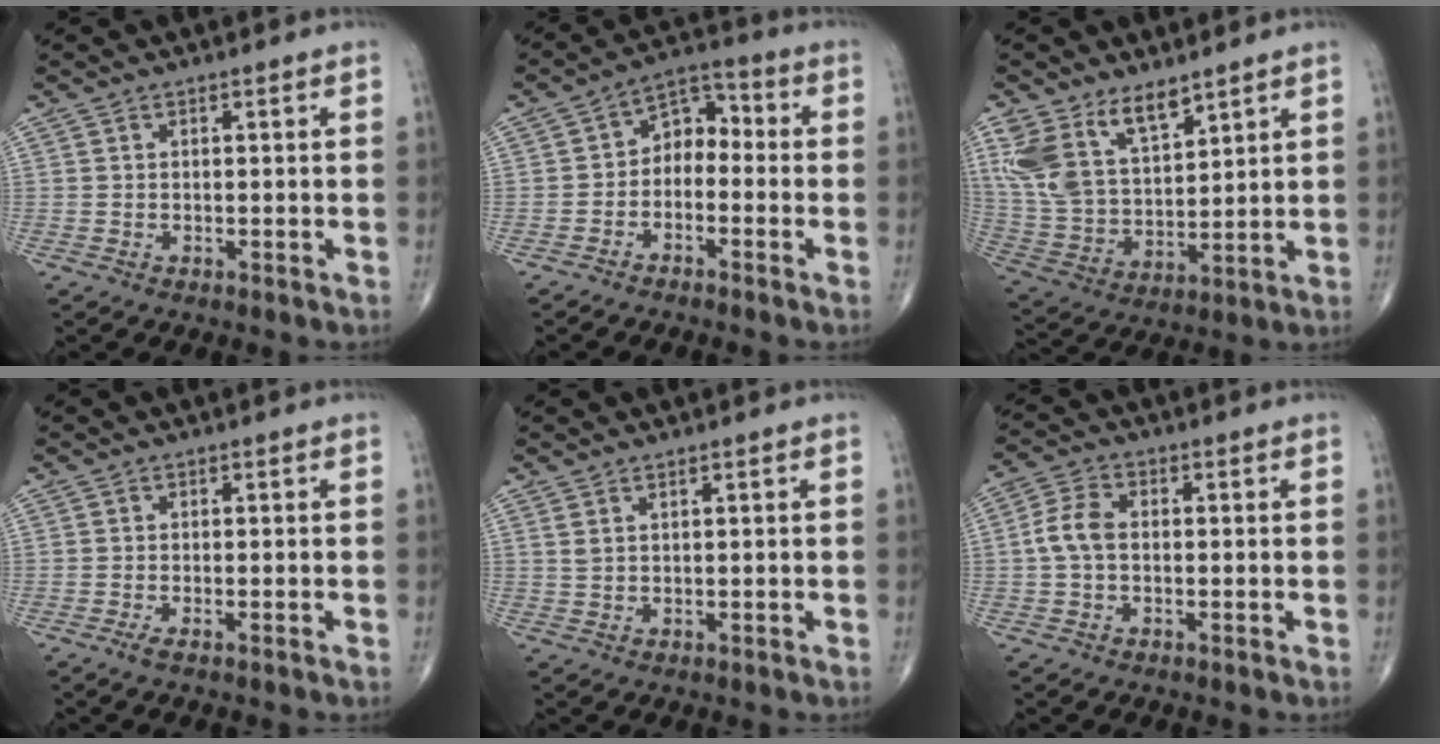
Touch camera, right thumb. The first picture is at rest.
{"total": 6.7, "force": [-1.7, 4.8, 4.4], "torque": [-0.043, 0.043, -0.046]}
{"total": 14.2, "force": [8.6, 7.2, 8.8], "torque": [-0.159, -0.032, 0.186]}
{"total": 1.0, "force": [-0.6, 0.0, 0.8], "torque": [-0.029, -0.005, -0.019]}
{"total": 1.3, "force": [0.9, 0.4, 0.9], "torque": [-0.018, 0.001, 0.023]}
{"total": 5.3, "force": [-0.2, 3.4, 4.0], "torque": [-0.086, 0.016, -0.011]}